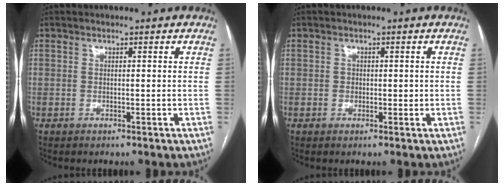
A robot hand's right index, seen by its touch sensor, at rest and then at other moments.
{"total": 1.2, "force": [0.1, 1.1, 0.5], "torque": [-0.006, 0.002, 0.003]}